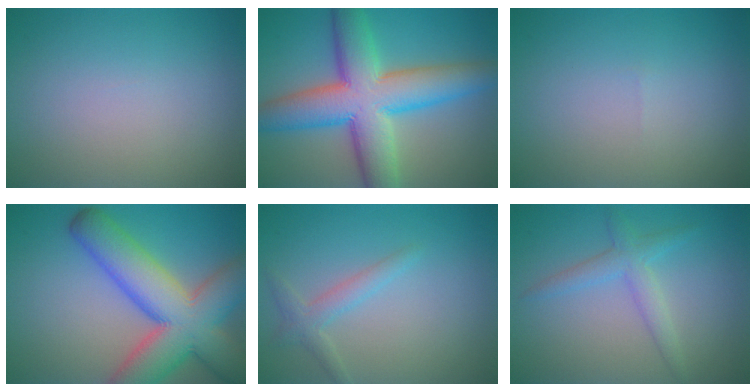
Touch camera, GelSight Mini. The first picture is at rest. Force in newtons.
{"total": 11.1, "press": 11.1, "slide": 0.3}
{"total": 0.0}
{"total": 11.5, "press": 11.5, "slide": 0.6}
{"total": 1.9, "press": 1.9, "slide": 0.1}
{"total": 2.5, "press": 2.5, "slide": 0.1}